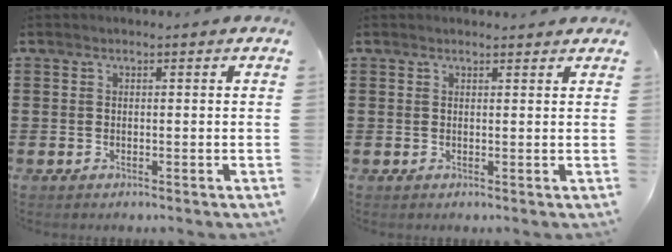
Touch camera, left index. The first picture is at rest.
{"total": 1.1, "force": [1.0, 0.1, 0.2], "torque": [-0.006, -0.001, 0.021]}